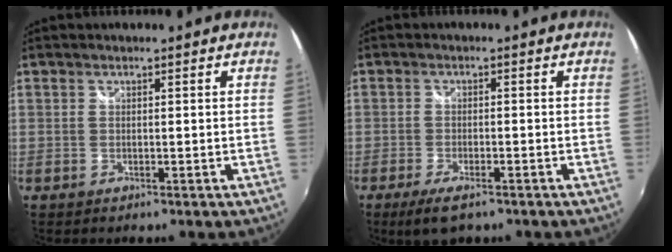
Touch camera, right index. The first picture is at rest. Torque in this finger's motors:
{"motor_torque": [0.54, -0.33, 0.20, 0.03]}